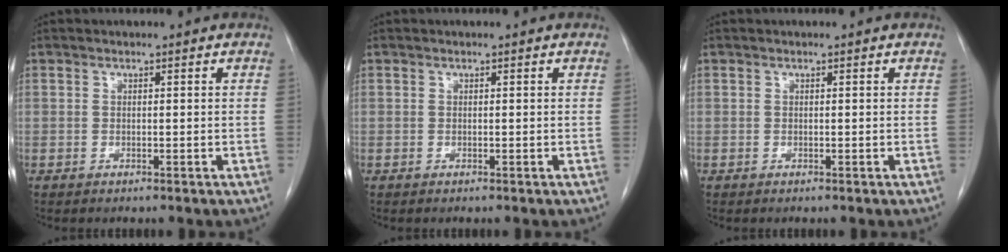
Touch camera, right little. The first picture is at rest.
{"total": 0.0}
{"total": 0.0}